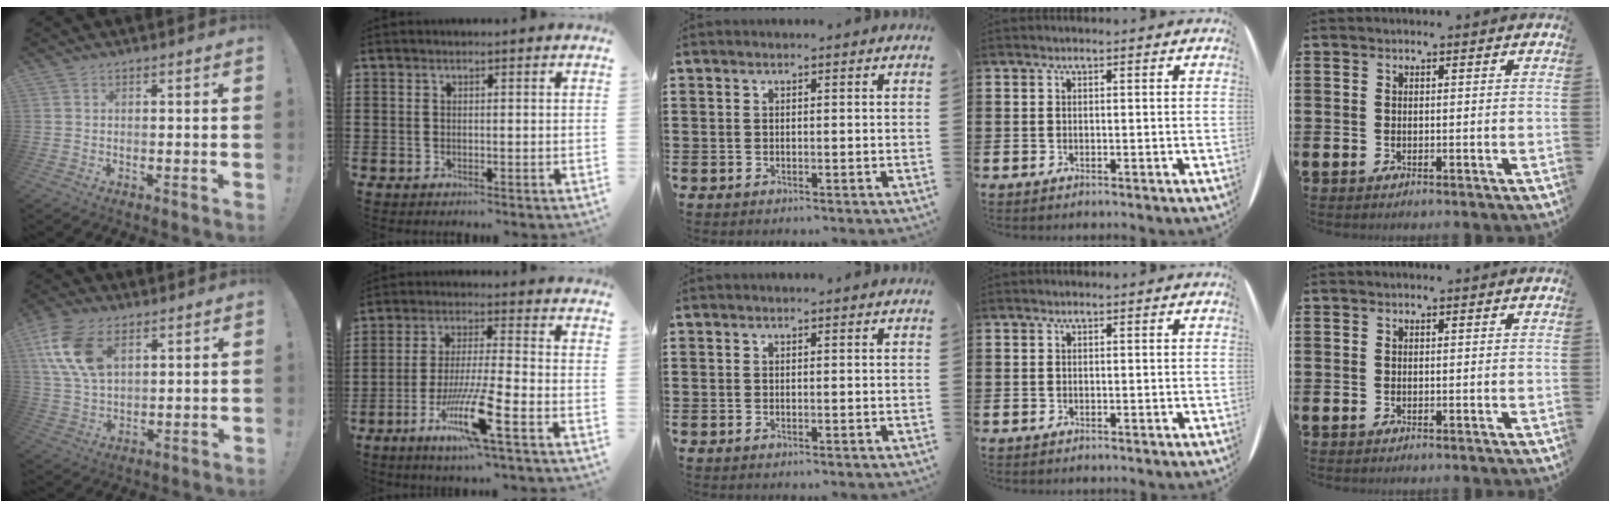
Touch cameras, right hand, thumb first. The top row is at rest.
{"thumb": {"total": 14.5, "force": [6.0, 8.8, 9.8], "torque": [-0.201, -0.014, 0.113]}, "index": {"total": 11.0, "force": [-5.6, 1.0, 9.5], "torque": [-0.198, -0.009, -0.108]}}